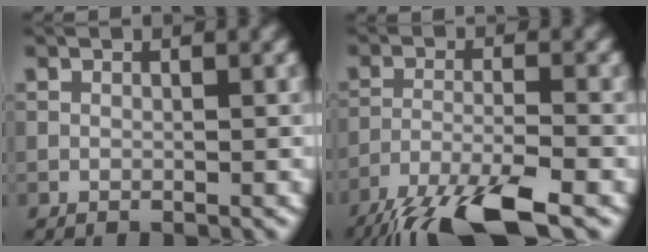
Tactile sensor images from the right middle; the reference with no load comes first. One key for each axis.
{"total": 9.0, "fx": -6.7, "fy": 2.0, "fz": 5.7, "tx": -0.103, "ty": -0.012, "tz": -0.127}